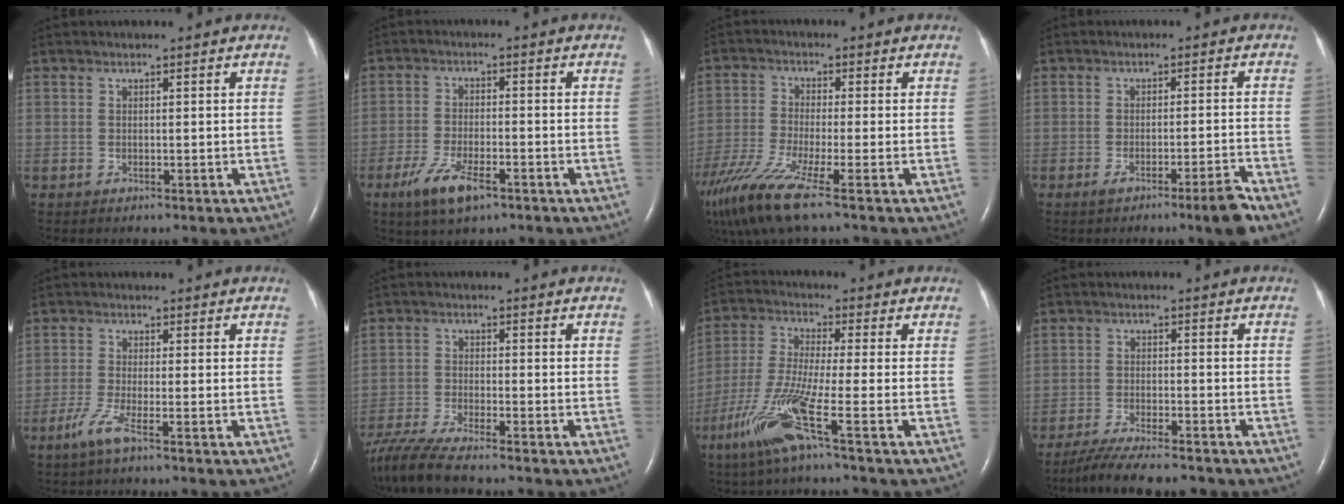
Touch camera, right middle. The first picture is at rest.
{"total": 6.8, "force": [-4.0, 1.9, 5.1], "torque": [-0.111, -0.013, -0.068]}
{"total": 11.8, "force": [-8.0, 0.2, 8.7], "torque": [-0.176, -0.034, -0.151]}
{"total": 4.7, "force": [-3.3, -0.5, 3.3], "torque": [-0.049, -0.006, -0.056]}
{"total": 3.3, "force": [-2.0, -0.2, 2.6], "torque": [-0.061, -0.010, -0.048]}
{"total": 8.5, "force": [-7.4, -0.2, 4.2], "torque": [-0.082, -0.028, -0.135]}
{"total": 10.3, "force": [-5.2, -1.0, 8.8], "torque": [-0.188, -0.026, -0.112]}
{"total": 10.6, "force": [-9.2, 1.9, 4.9], "torque": [-0.077, -0.015, -0.142]}